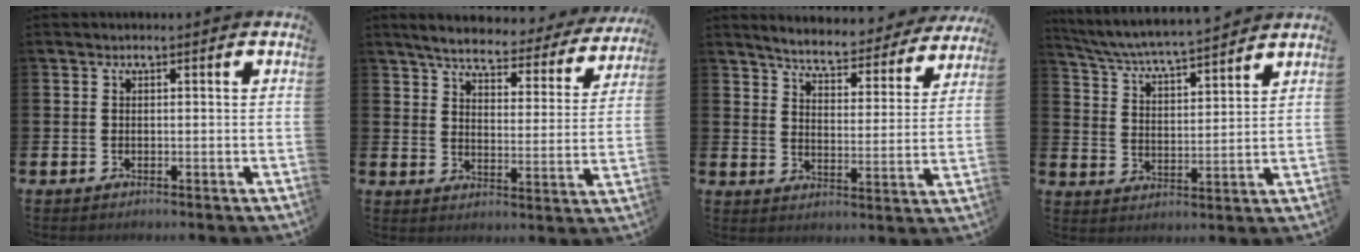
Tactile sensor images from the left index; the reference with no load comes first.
{"total": 5.1, "force": [4.7, 0.9, 1.8], "torque": [-0.054, -0.036, 0.073]}
{"total": 5.3, "force": [5.2, 0.5, 1.2], "torque": [-0.045, -0.045, 0.083]}
{"total": 5.8, "force": [5.7, 0.0, 1.2], "torque": [-0.053, -0.044, 0.097]}